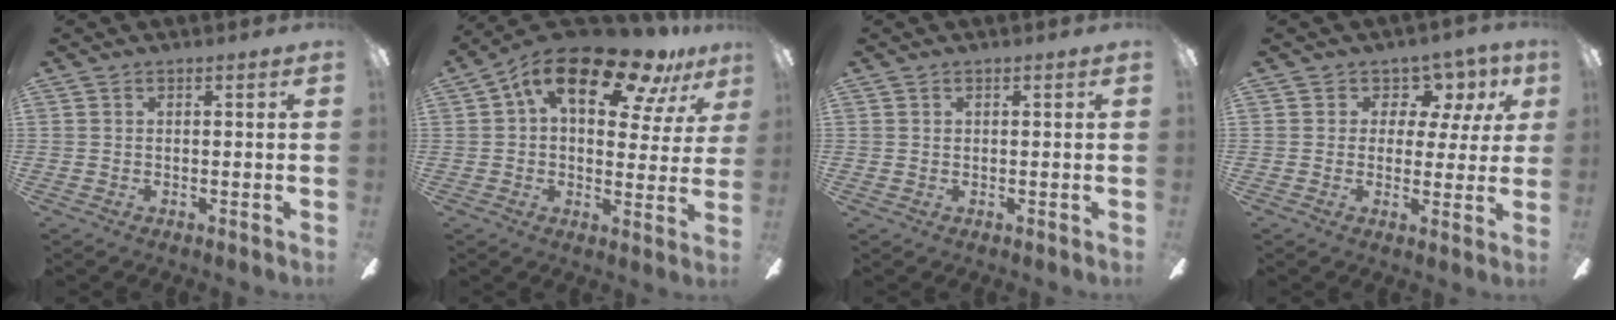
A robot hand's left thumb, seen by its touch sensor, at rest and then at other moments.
{"total": 18.4, "force": [10.2, 8.1, 13.0], "torque": [-0.205, -0.045, 0.171]}
{"total": 0.6, "force": [0.3, 0.5, 0.1], "torque": [-0.003, 0.003, 0.005]}
{"total": 6.7, "force": [3.3, 5.2, 2.5], "torque": [-0.043, -0.021, 0.061]}